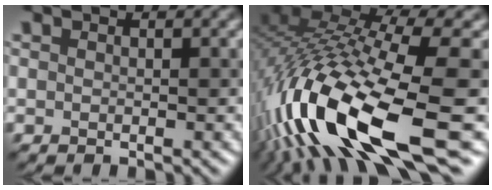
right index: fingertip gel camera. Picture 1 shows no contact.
{"total": 16.3, "force": [-5.3, 4.9, 14.6], "torque": [-0.306, -0.015, -0.082]}